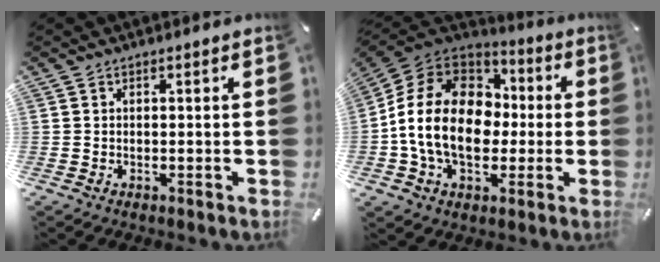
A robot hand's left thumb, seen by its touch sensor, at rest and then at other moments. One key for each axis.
{"total": 19.8, "fx": -1.9, "fy": 15.0, "fz": 12.7, "tx": -0.256, "ty": 0.028, "tz": -0.028}